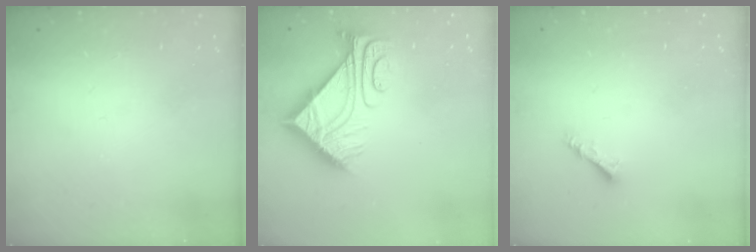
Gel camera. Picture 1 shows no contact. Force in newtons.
{"total": 9.9, "press": 9.8, "slide": 0.9}
{"total": 3.0, "press": 2.9, "slide": 0.6}